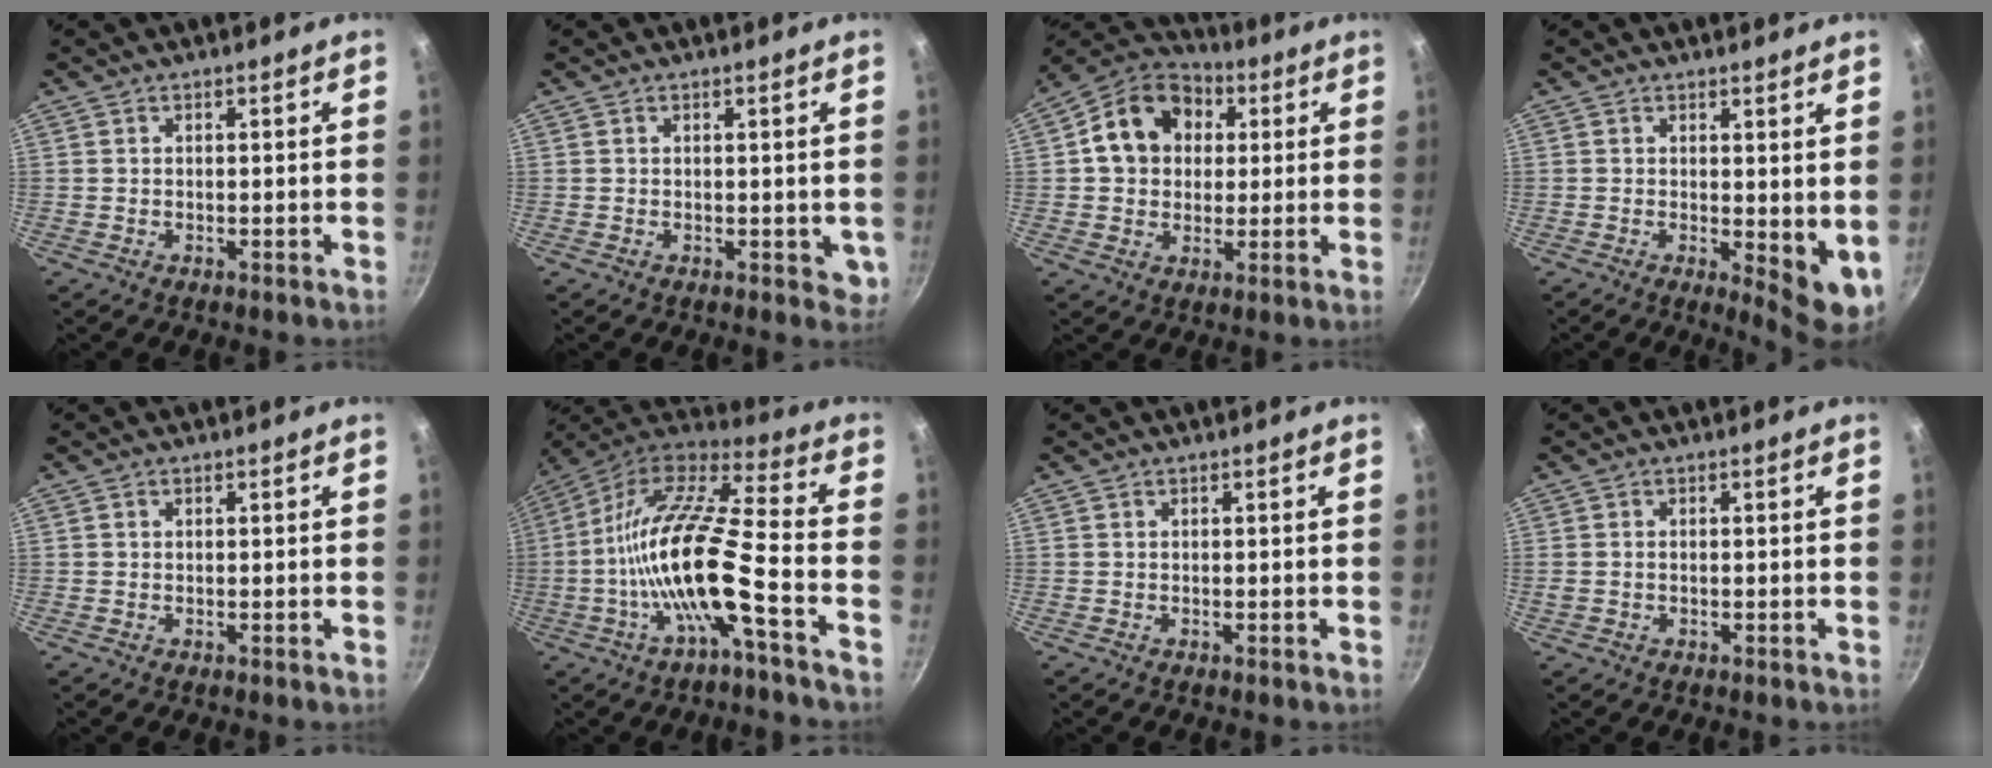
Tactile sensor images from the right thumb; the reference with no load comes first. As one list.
[{"total": 2.8, "force": [0.3, 1.9, 2.0], "torque": [-0.017, -0.002, 0.006]}, {"total": 14.6, "force": [3.5, 11.6, 8.1], "torque": [-0.111, 0.020, 0.042]}, {"total": 6.6, "force": [0.6, 2.8, 6.0], "torque": [-0.071, -0.013, 0.013]}, {"total": 0.5, "force": [0.2, 0.5, 0.2], "torque": [-0.003, 0.004, 0.002]}, {"total": 19.4, "force": [-6.0, 4.3, 17.9], "torque": [-0.330, 0.044, -0.130]}, {"total": 0.0}, {"total": 1.2, "force": [-0.1, 1.0, 0.8], "torque": [-0.014, 0.002, -0.002]}]